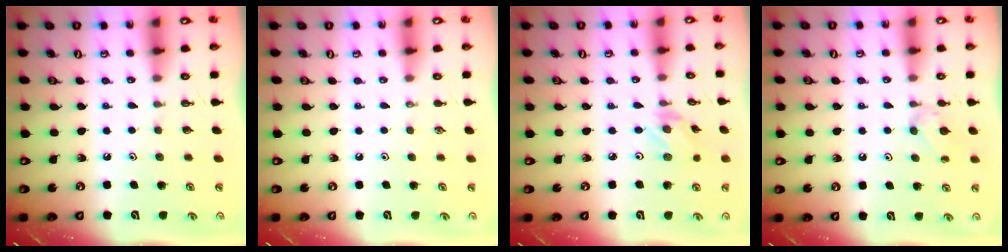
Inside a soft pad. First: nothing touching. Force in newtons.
{"total": 0.0}
{"total": 2.1, "press": 2.1, "slide": 0.3}
{"total": 6.9, "press": 6.9, "slide": 0.9}